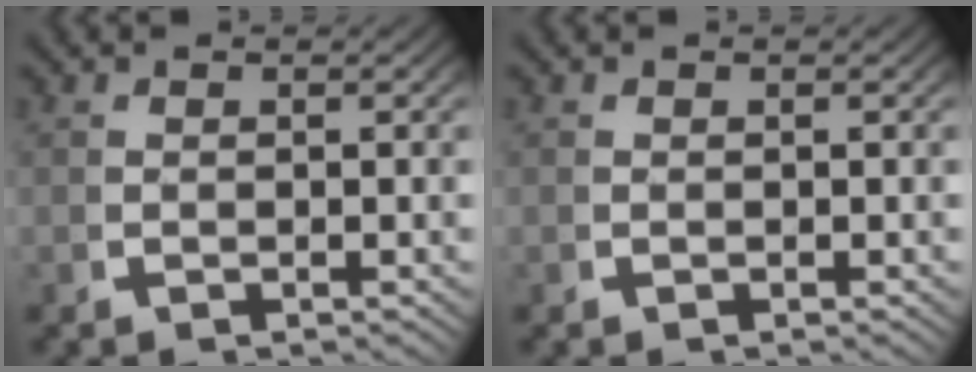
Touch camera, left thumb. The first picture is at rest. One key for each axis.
{"total": 0.0}